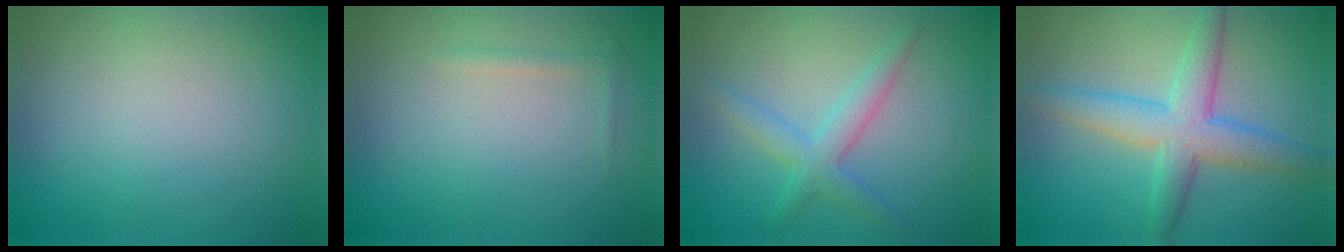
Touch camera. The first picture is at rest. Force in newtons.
{"total": 0.7, "press": 0.7, "slide": 0.0}
{"total": 2.9, "press": 2.9, "slide": 0.1}
{"total": 5.3, "press": 5.3, "slide": 0.0}